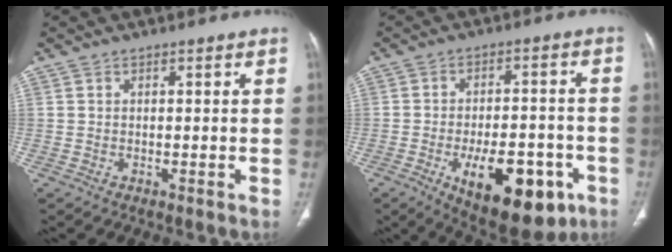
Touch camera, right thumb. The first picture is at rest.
{"total": 17.5, "force": [-7.3, 8.2, 13.6], "torque": [-0.172, 0.023, -0.090]}